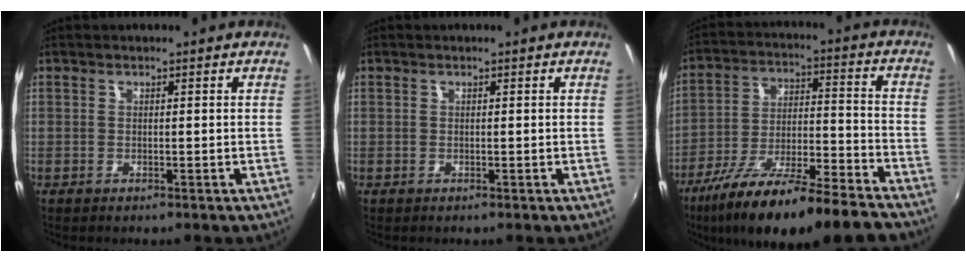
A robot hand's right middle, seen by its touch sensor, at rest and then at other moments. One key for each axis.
{"total": 0.0}
{"total": 21.7, "fx": -17.2, "fy": 3.0, "fz": 12.9, "tx": -0.230, "ty": -0.043, "tz": -0.275}